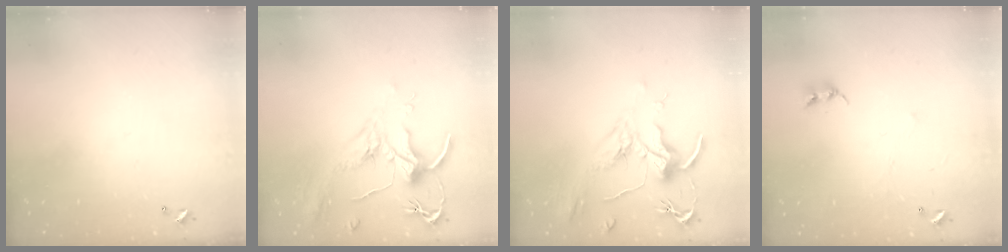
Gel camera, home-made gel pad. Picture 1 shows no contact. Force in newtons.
{"total": 2.0, "press": 1.8, "slide": 0.8}
{"total": 2.1, "press": 2.0, "slide": 0.8}
{"total": 2.4, "press": 2.4, "slide": 0.4}